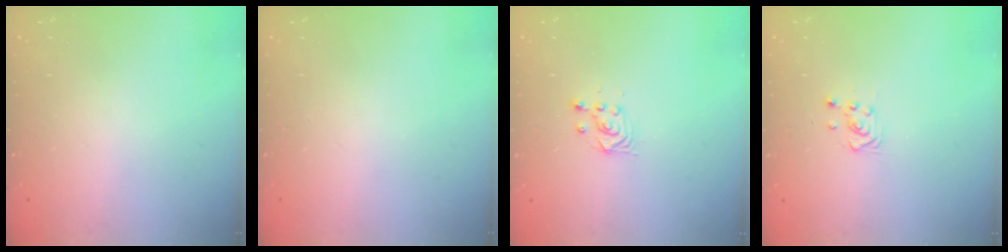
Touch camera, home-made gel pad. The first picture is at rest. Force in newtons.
{"total": 0.0}
{"total": 3.3, "press": 3.2, "slide": 0.4}
{"total": 3.7, "press": 3.6, "slide": 0.5}